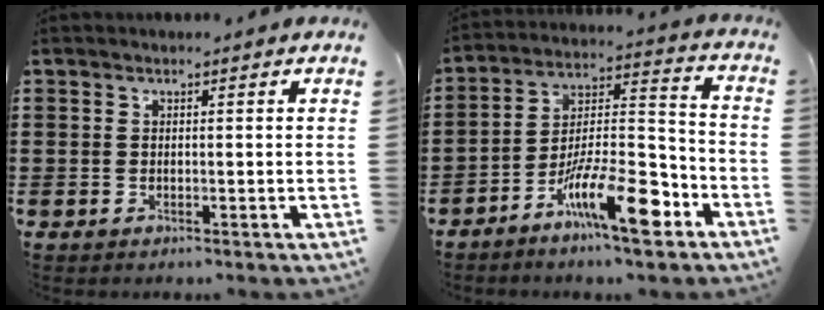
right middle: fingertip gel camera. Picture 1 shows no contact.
{"total": 13.1, "force": [-8.1, 3.0, 9.9], "torque": [-0.179, 0.020, -0.148]}